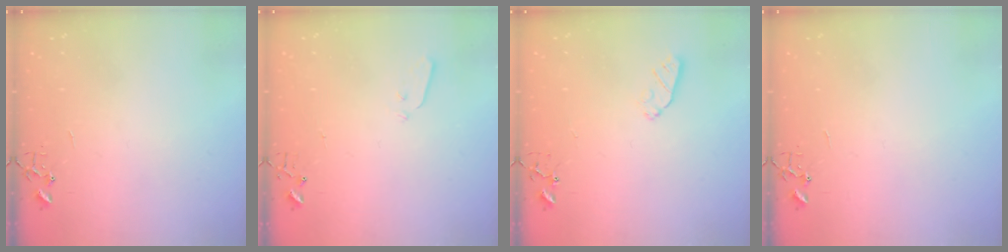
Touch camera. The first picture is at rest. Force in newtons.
{"total": 3.1, "press": 3.0, "slide": 0.7}
{"total": 5.5, "press": 5.4, "slide": 1.1}
{"total": 0.0}